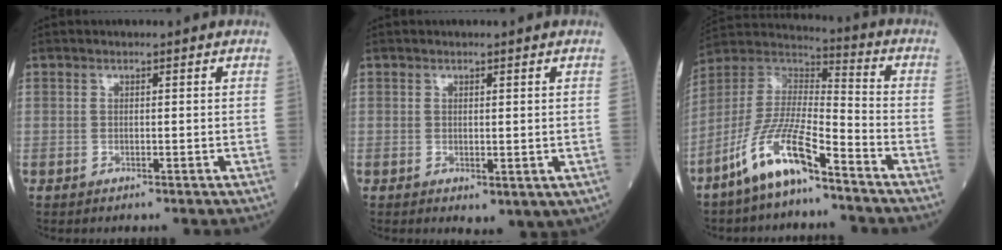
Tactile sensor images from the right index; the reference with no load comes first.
{"total": 2.9, "force": [-0.2, 1.6, 2.4], "torque": [-0.033, -0.007, 0.009]}
{"total": 12.8, "force": [-8.5, 2.2, 9.3], "torque": [-0.201, -0.001, -0.164]}